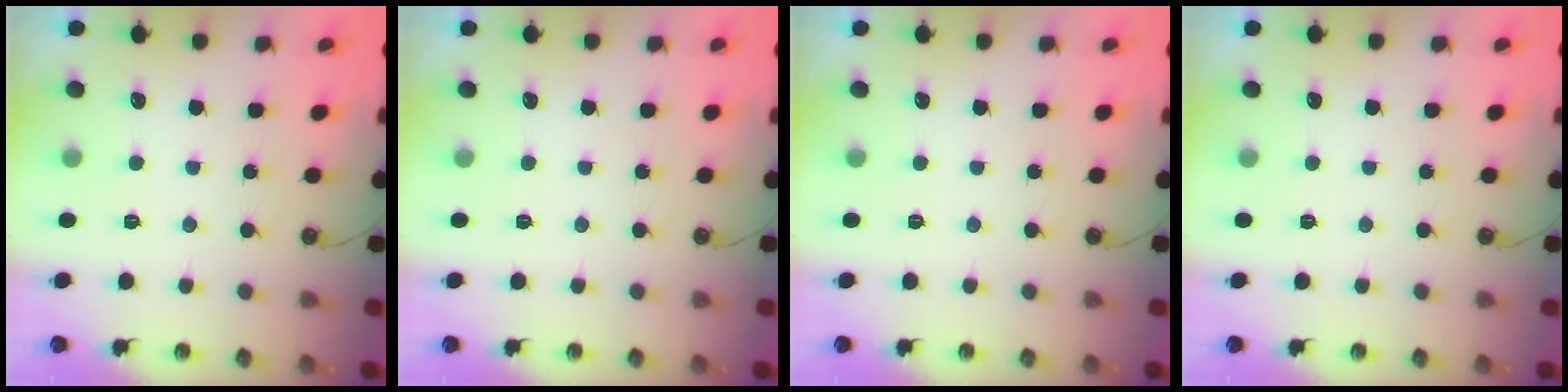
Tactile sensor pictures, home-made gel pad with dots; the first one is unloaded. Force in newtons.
{"total": 0.0}
{"total": 0.0}
{"total": 0.0}